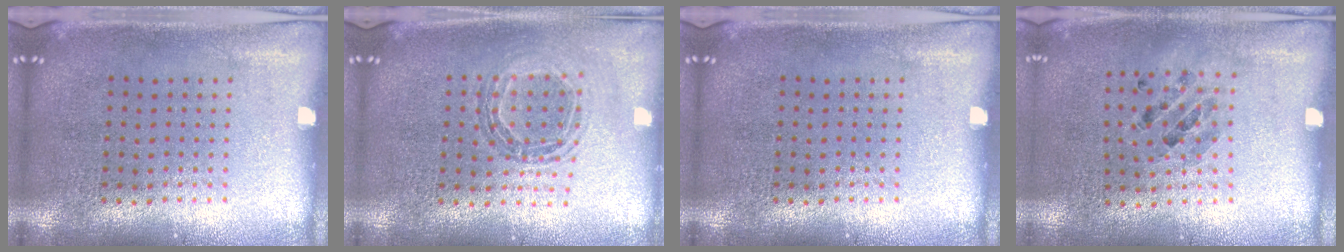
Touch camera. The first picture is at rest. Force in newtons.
{"total": 0.9, "press": 0.9, "slide": 0.2}
{"total": 0.0}
{"total": 0.9, "press": 0.8, "slide": 0.2}